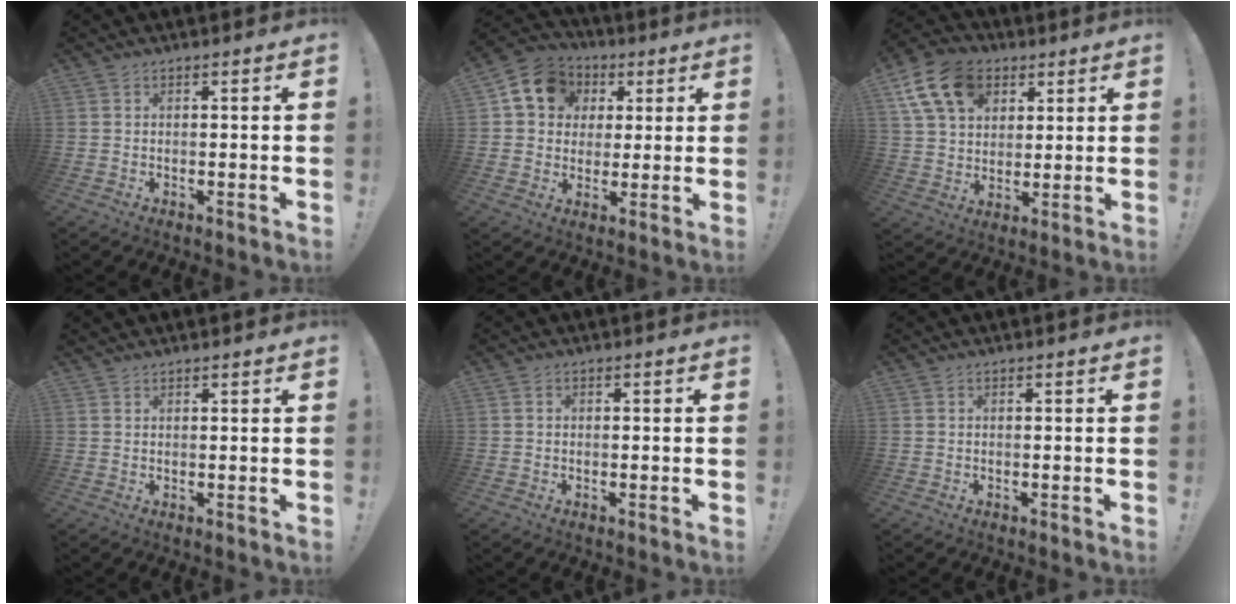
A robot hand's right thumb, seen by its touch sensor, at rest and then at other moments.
{"total": 13.2, "force": [4.6, 11.0, 5.6], "torque": [-0.081, -0.009, 0.092]}
{"total": 16.2, "force": [7.2, 11.7, 8.5], "torque": [-0.142, -0.027, 0.138]}
{"total": 0.9, "force": [0.9, 0.1, 0.1], "torque": [0.003, -0.004, 0.017]}
{"total": 0.5, "force": [-0.1, 0.5, 0.1], "torque": [-0.004, 0.004, -0.003]}
{"total": 0.0}